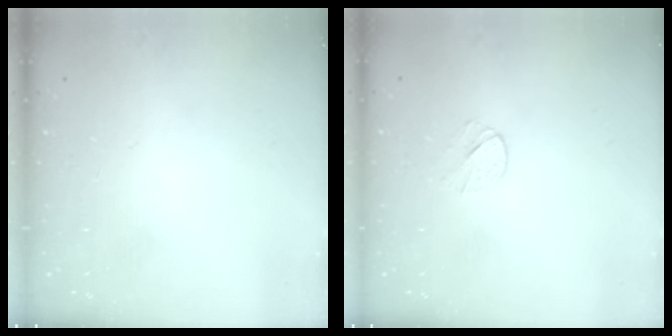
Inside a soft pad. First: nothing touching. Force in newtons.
{"total": 4.3, "press": 4.2, "slide": 0.5}